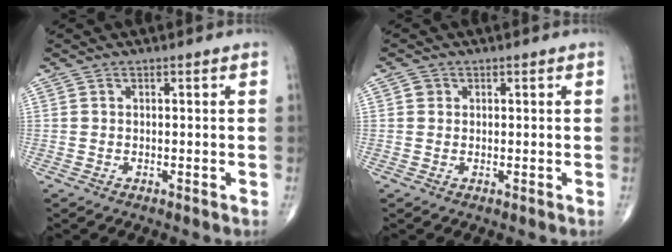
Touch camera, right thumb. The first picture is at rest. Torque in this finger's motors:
{"motor_torque": [-0.20, 0.01, 0.29, -0.09, -0.06]}